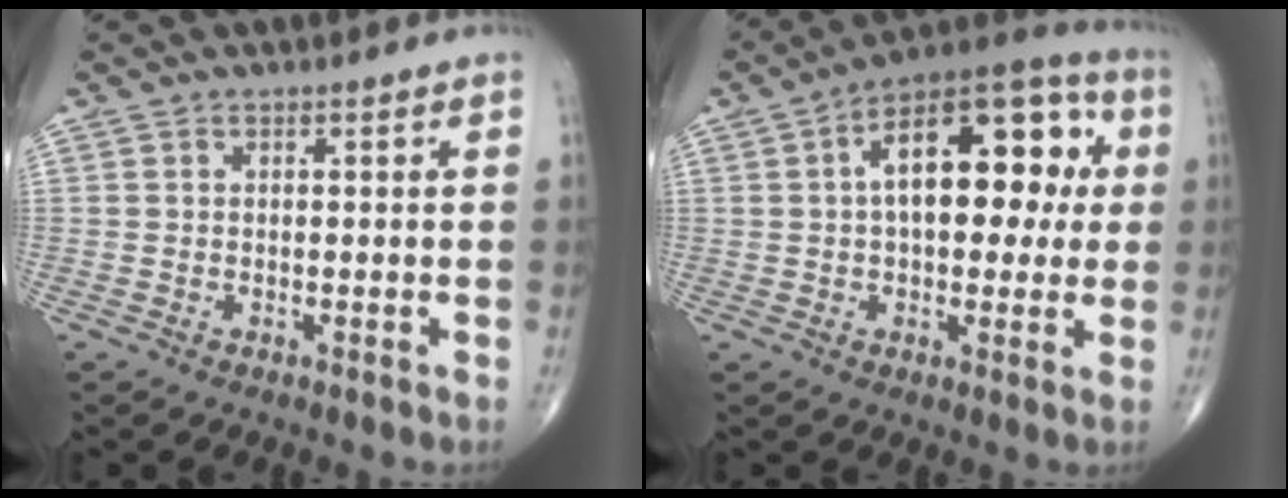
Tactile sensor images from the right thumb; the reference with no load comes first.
{"total": 19.3, "force": [3.5, 10.0, 16.2], "torque": [-0.207, 0.032, 0.040]}